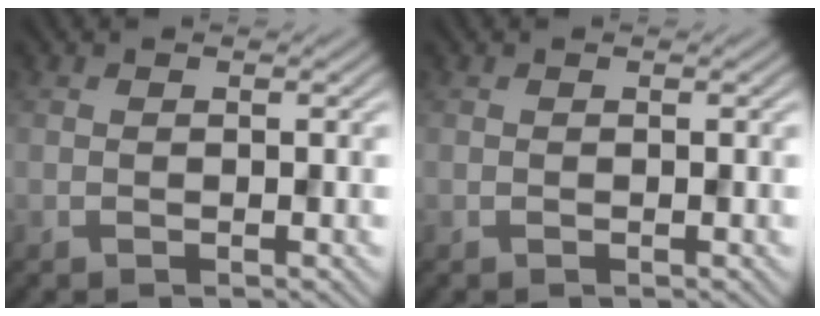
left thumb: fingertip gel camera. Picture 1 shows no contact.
{"total": 0.0}